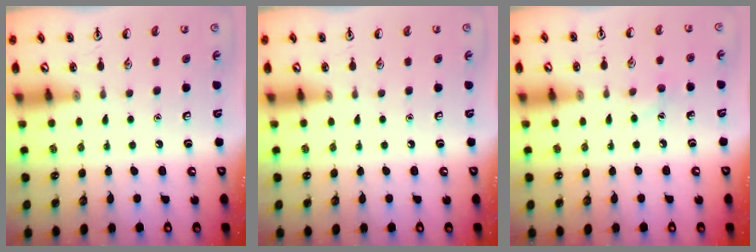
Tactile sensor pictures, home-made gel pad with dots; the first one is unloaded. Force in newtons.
{"total": 0.0}
{"total": 5.9, "press": 5.6, "slide": 1.7}